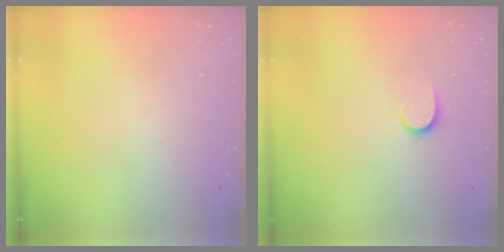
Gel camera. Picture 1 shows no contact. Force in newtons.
{"total": 6.5, "press": 6.5, "slide": 0.7}